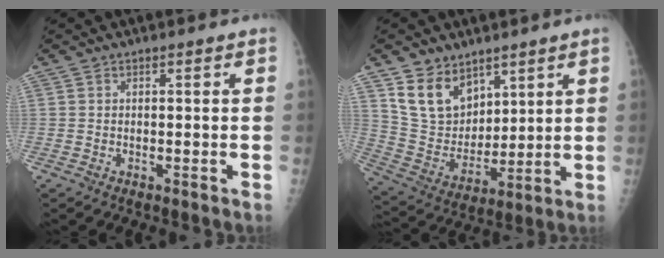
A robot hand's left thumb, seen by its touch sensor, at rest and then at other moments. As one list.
[{"total": 12.6, "force": [7.9, 8.5, 4.9], "torque": [-0.052, -0.055, 0.164]}]